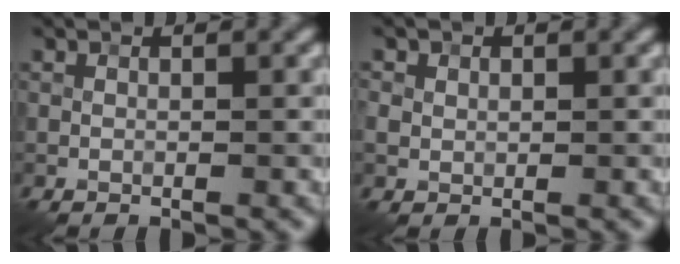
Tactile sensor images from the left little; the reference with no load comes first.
{"total": 1.4, "force": [0.4, 1.3, 0.5], "torque": [-0.006, -0.001, 0.006]}